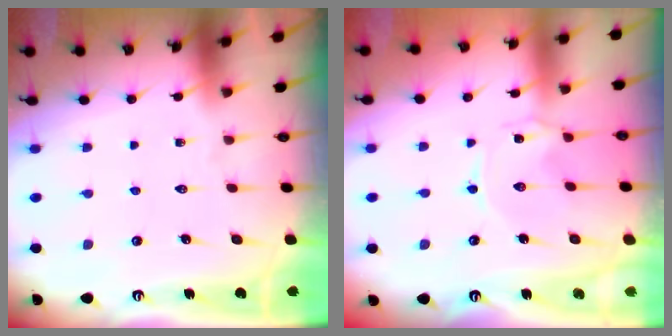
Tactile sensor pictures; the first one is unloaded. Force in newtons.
{"total": 0.0}